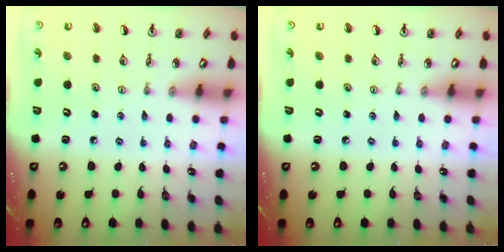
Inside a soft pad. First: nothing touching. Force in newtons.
{"total": 0.0}